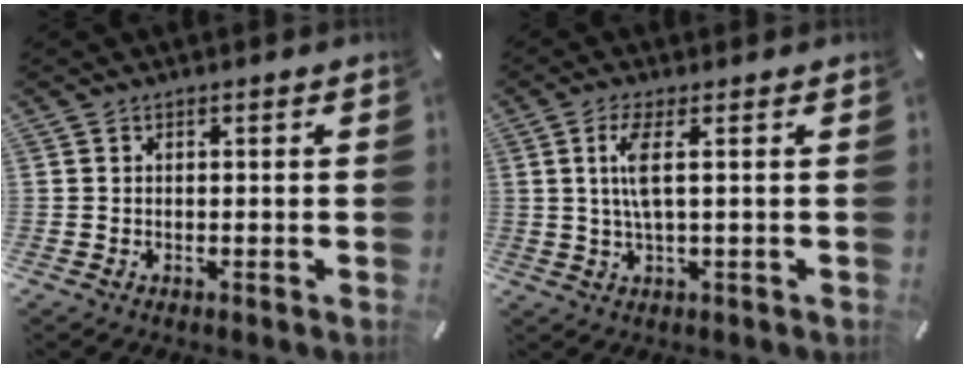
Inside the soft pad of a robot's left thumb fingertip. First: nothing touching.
{"total": 6.2, "force": [1.2, 1.3, 6.0], "torque": [-0.125, -0.003, 0.016]}